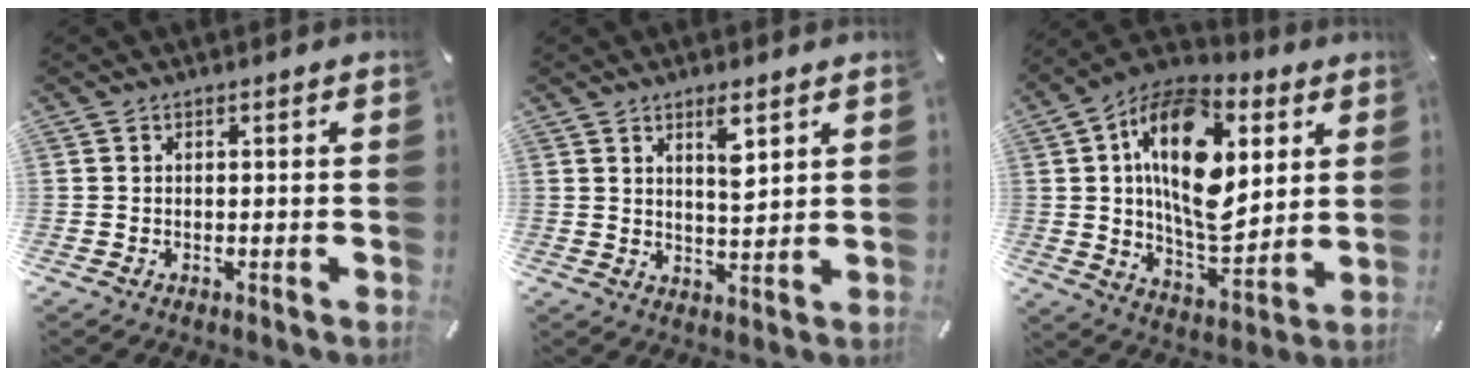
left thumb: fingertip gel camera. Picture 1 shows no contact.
{"total": 5.9, "force": [3.4, 1.7, 4.4], "torque": [-0.073, -0.016, 0.054]}
{"total": 22.0, "force": [6.0, 12.7, 17.0], "torque": [-0.311, -0.018, 0.097]}